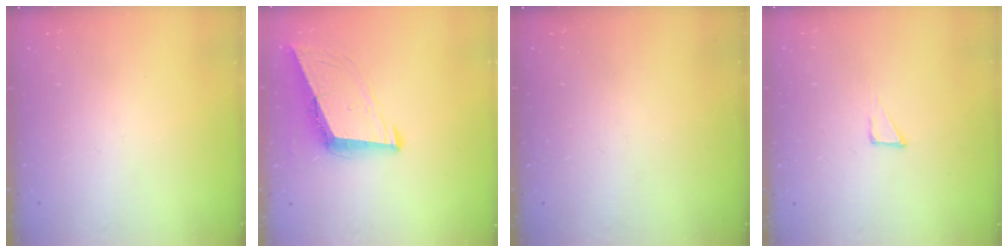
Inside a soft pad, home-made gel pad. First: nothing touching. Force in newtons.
{"total": 8.9, "press": 8.1, "slide": 3.6}
{"total": 0.0}
{"total": 2.7, "press": 2.7, "slide": 0.3}